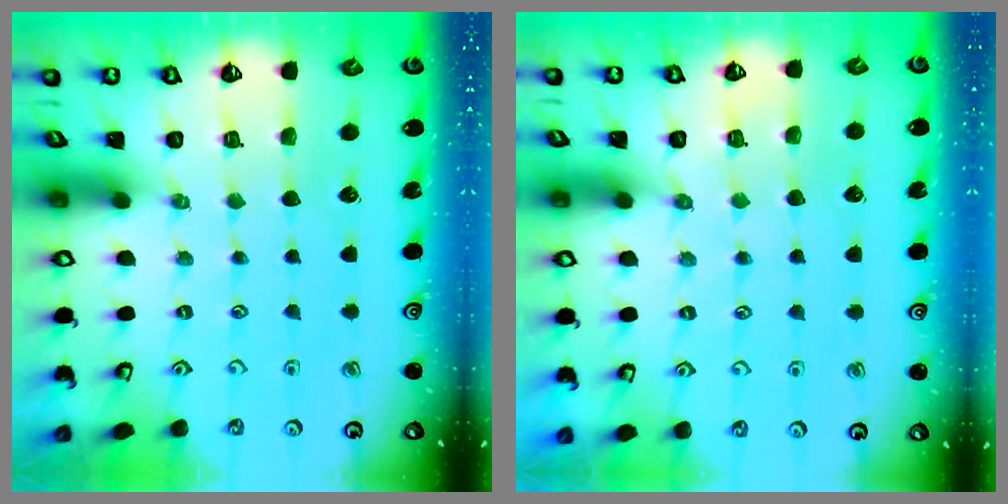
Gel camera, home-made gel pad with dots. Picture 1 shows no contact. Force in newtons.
{"total": 5.3, "press": 5.3, "slide": 0.7}